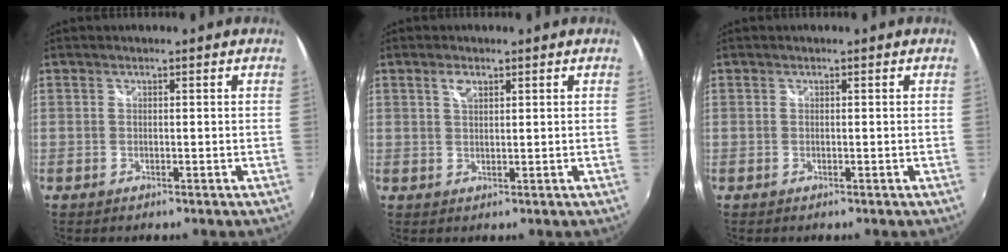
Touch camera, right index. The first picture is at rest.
{"total": 2.2, "force": [1.2, 1.0, 1.6], "torque": [-0.028, 0.003, 0.021]}
{"total": 0.0}